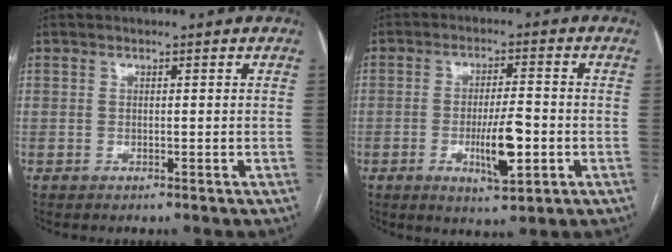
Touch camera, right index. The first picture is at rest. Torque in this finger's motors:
{"motor_torque": [0.90, 0.21, 0.25, 0.08]}